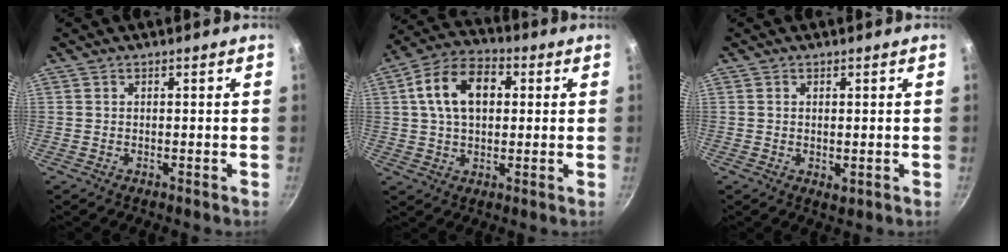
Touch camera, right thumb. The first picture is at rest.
{"total": 12.9, "force": [2.7, 8.4, 9.4], "torque": [-0.141, 0.019, 0.032]}
{"total": 1.6, "force": [0.2, 0.9, 1.3], "torque": [-0.019, -0.005, 0.003]}